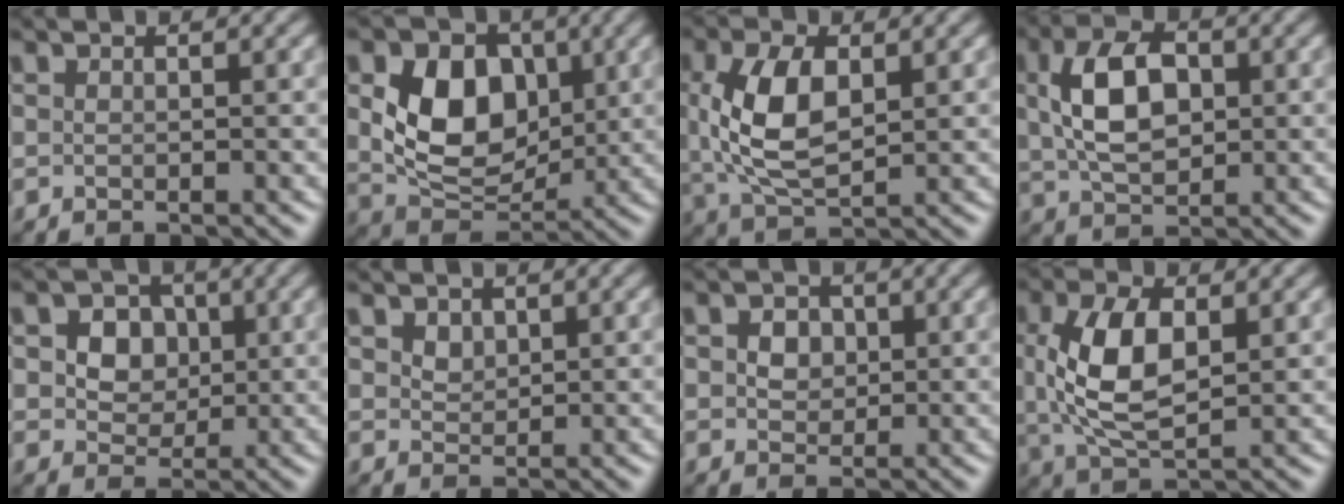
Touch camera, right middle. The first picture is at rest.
{"total": 7.3, "force": [1.2, 5.3, 4.9], "torque": [-0.095, -0.006, 0.022]}
{"total": 6.3, "force": [0.9, 3.4, 5.2], "torque": [-0.117, 0.002, 0.023]}
{"total": 6.1, "force": [1.0, 3.7, 4.8], "torque": [-0.096, 0.010, 0.019]}
{"total": 5.1, "force": [1.6, 4.0, 2.7], "torque": [-0.056, 0.012, 0.015]}
{"total": 1.0, "force": [0.7, 0.7, 0.2], "torque": [-0.008, -0.002, 0.021]}
{"total": 2.3, "force": [0.6, 1.9, 1.2], "torque": [-0.025, 0.006, 0.003]}
{"total": 6.4, "force": [0.8, 3.2, 5.5], "torque": [-0.122, 0.002, 0.019]}